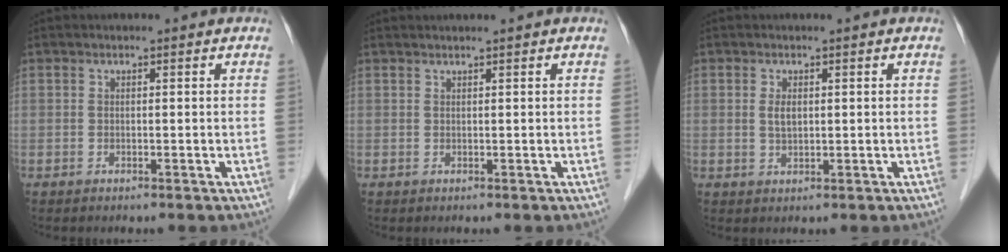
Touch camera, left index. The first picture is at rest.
{"total": 1.0, "force": [0.9, -0.1, 0.4], "torque": [-0.006, 0.012, 0.020]}
{"total": 1.7, "force": [0.4, 1.0, 1.4], "torque": [-0.027, -0.001, 0.010]}